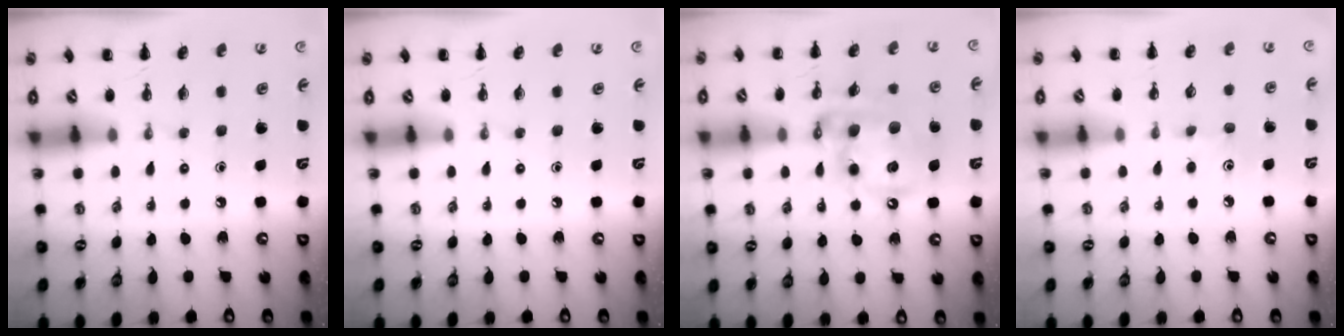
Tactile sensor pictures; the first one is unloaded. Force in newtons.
{"total": 0.0}
{"total": 15.0, "press": 14.6, "slide": 3.6}
{"total": 3.8, "press": 3.6, "slide": 1.2}